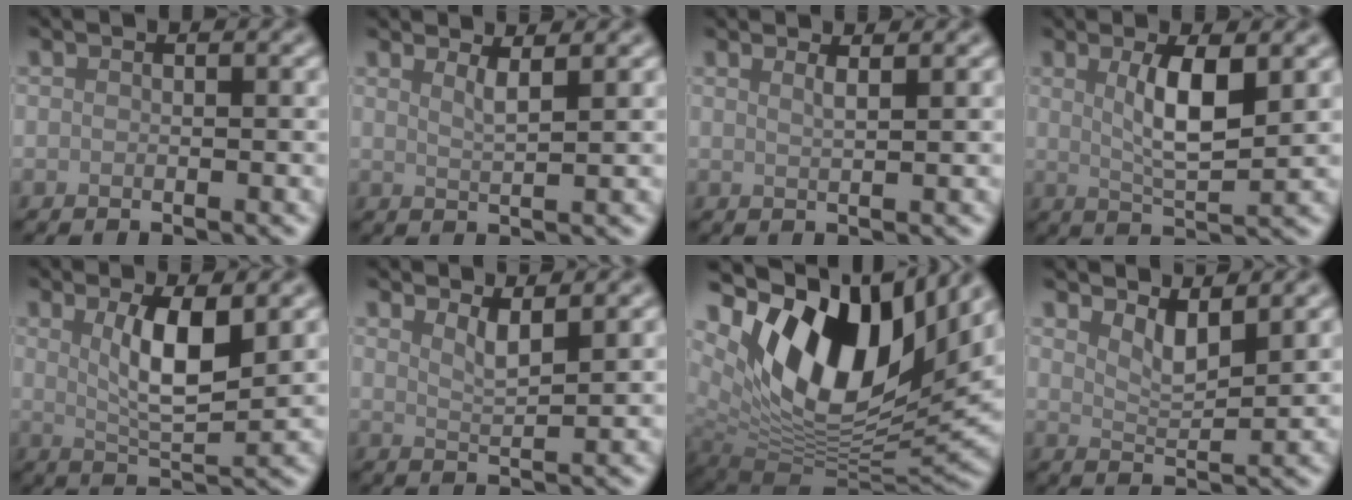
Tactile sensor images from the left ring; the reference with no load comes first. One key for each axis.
{"total": 2.0, "fx": 1.3, "fy": 0.5, "fz": 1.5, "tx": -0.015, "ty": -0.001, "tz": 0.018}
{"total": 1.5, "fx": 1.0, "fy": 0.5, "fz": 1.0, "tx": -0.005, "ty": 0.001, "tz": 0.009}
{"total": 4.5, "fx": 1.2, "fy": 1.1, "fz": 4.1, "tx": -0.076, "ty": -0.004, "tz": 0.024}
{"total": 5.1, "fx": 1.5, "fy": 1.4, "fz": 4.7, "tx": -0.086, "ty": -0.007, "tz": 0.030}
{"total": 2.5, "fx": 1.8, "fy": 0.6, "fz": 1.6, "tx": -0.020, "ty": -0.005, "tz": 0.030}
{"total": 15.1, "fx": 5.7, "fy": 8.4, "fz": 11.2, "tx": -0.196, "ty": 0.004, "tz": 0.101}
{"total": 2.9, "fx": 2.0, "fy": 0.7, "fz": 1.9, "tx": -0.035, "ty": -0.012, "tz": 0.038}